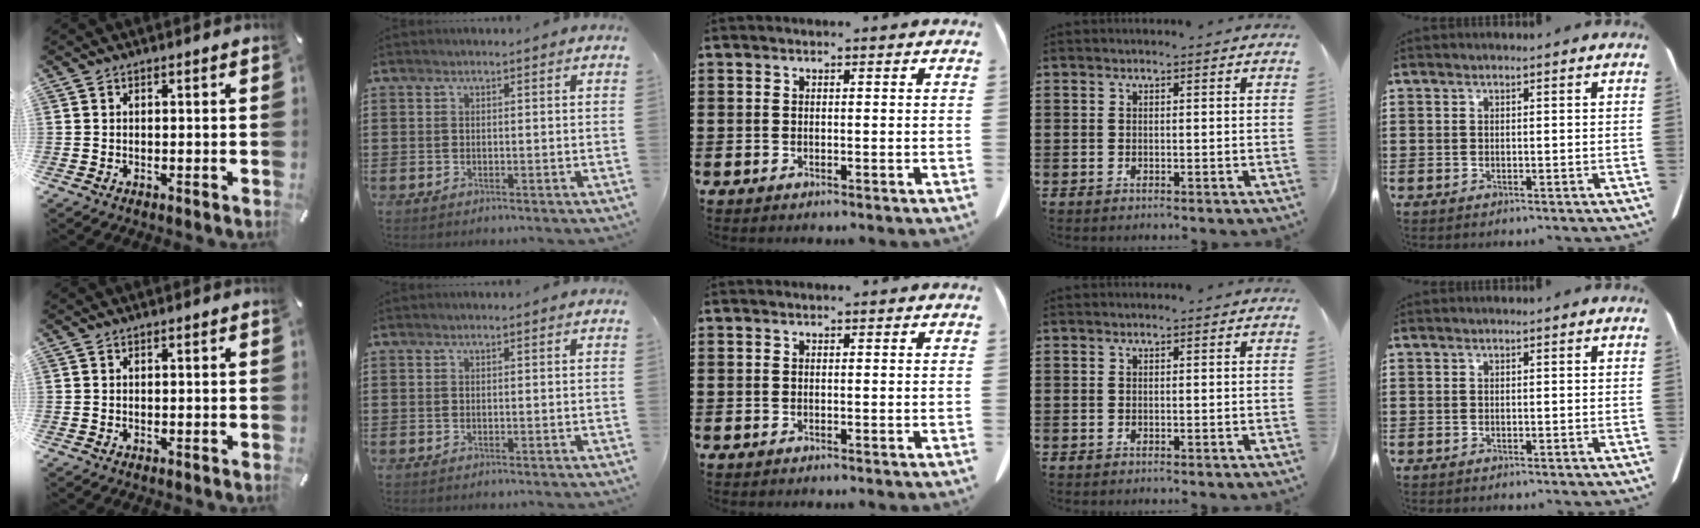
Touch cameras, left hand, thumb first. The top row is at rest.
{}